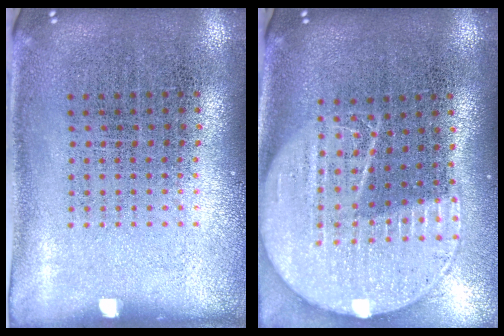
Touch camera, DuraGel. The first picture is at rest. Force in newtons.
{"total": 2.1, "press": 1.8, "slide": 1.0}